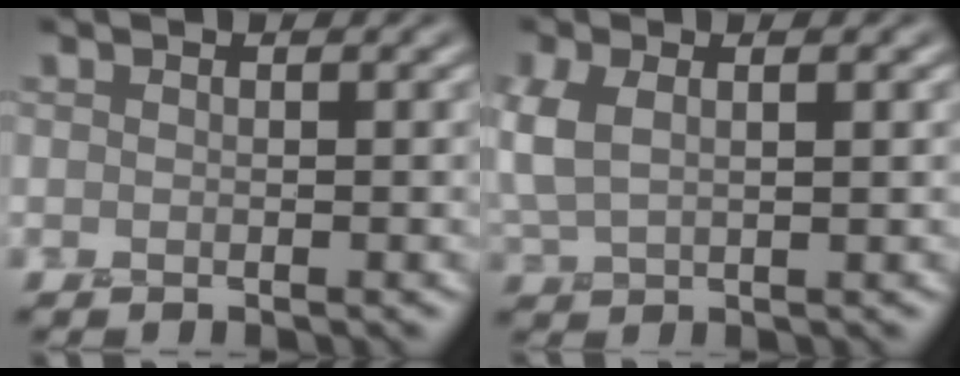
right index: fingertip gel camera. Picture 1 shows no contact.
{"total": 2.6, "force": [1.1, 1.2, 2.0], "torque": [-0.050, 0.011, 0.023]}